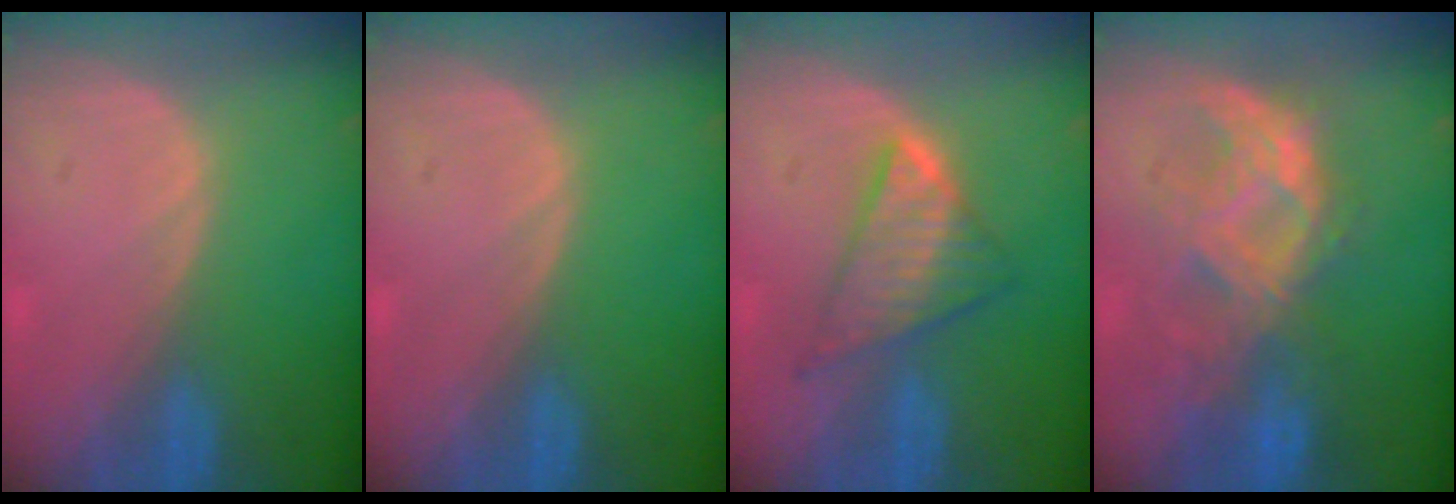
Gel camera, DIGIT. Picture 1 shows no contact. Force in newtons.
{"total": 0.0}
{"total": 6.4, "press": 6.4, "slide": 0.1}
{"total": 8.8, "press": 8.5, "slide": 2.0}